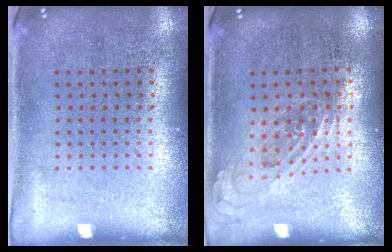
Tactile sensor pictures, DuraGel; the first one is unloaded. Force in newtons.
{"total": 0.8, "press": 0.7, "slide": 0.4}